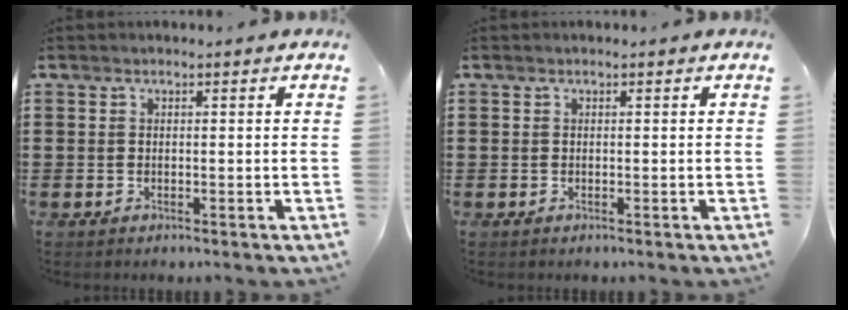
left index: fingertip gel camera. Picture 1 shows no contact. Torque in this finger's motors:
{"motor_torque": [0.00, 0.00, 0.00, 0.00]}